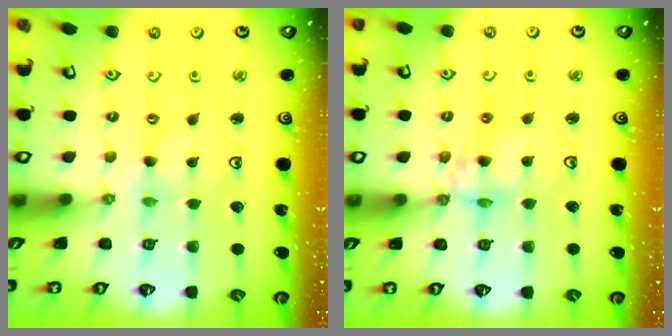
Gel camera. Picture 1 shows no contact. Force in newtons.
{"total": 8.0, "press": 8.0, "slide": 0.8}